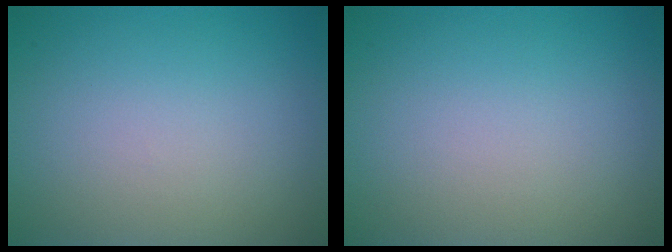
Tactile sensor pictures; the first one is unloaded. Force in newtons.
{"total": 0.0}